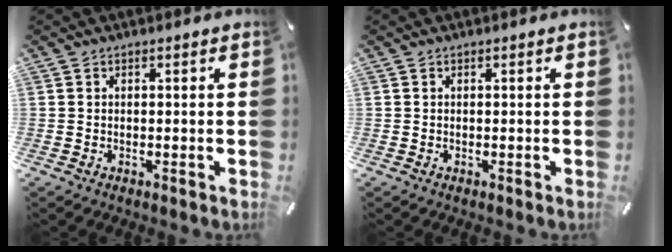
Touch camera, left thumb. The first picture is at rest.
{"total": 0.0}